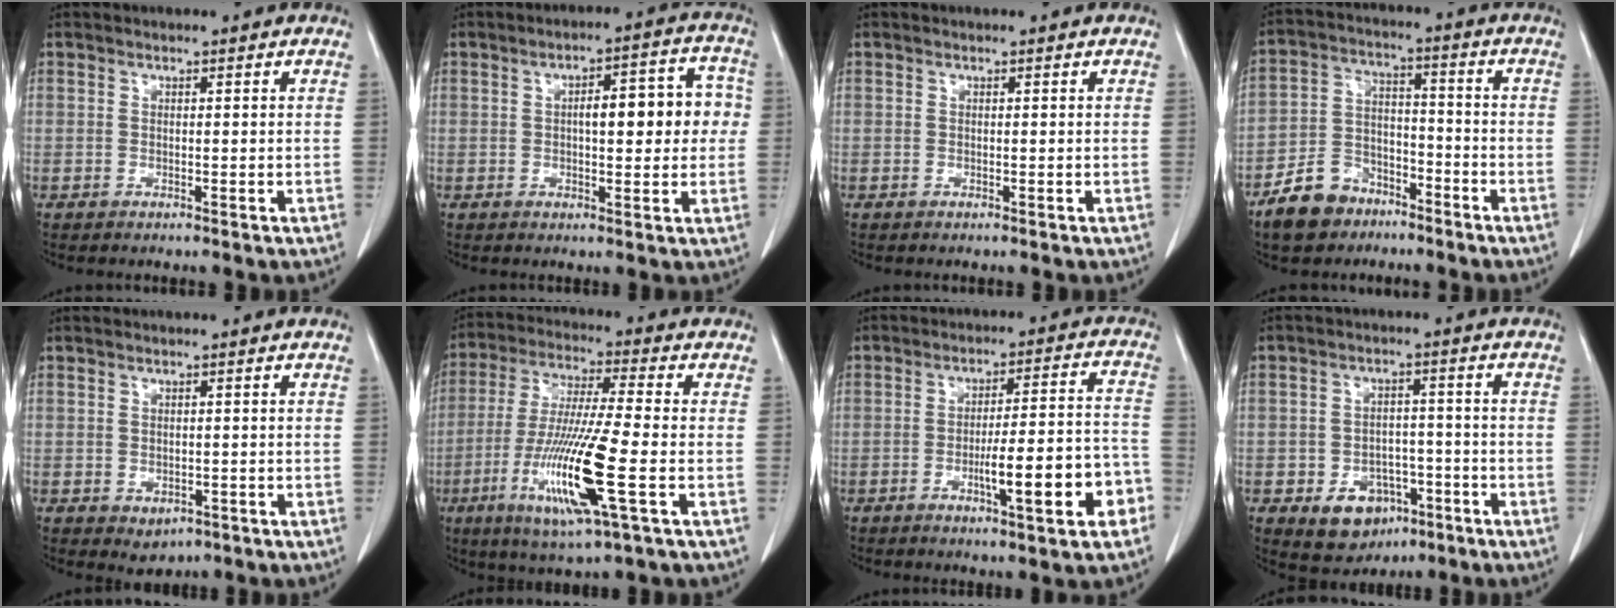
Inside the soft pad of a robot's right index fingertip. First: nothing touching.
{"total": 9.4, "force": [0.6, 3.1, 8.8], "torque": [-0.116, 0.035, 0.010]}
{"total": 0.0}
{"total": 9.5, "force": [-6.8, 5.9, 3.2], "torque": [-0.074, 0.009, -0.122]}
{"total": 2.5, "force": [-1.0, 1.8, 1.3], "torque": [-0.013, 0.000, -0.001]}
{"total": 15.5, "force": [-4.8, 0.4, 14.7], "torque": [-0.299, -0.025, -0.090]}
{"total": 12.3, "force": [-4.8, 1.7, 11.2], "torque": [-0.158, 0.019, -0.063]}
{"total": 7.9, "force": [-3.8, 5.6, 4.1], "torque": [-0.064, 0.007, -0.049]}